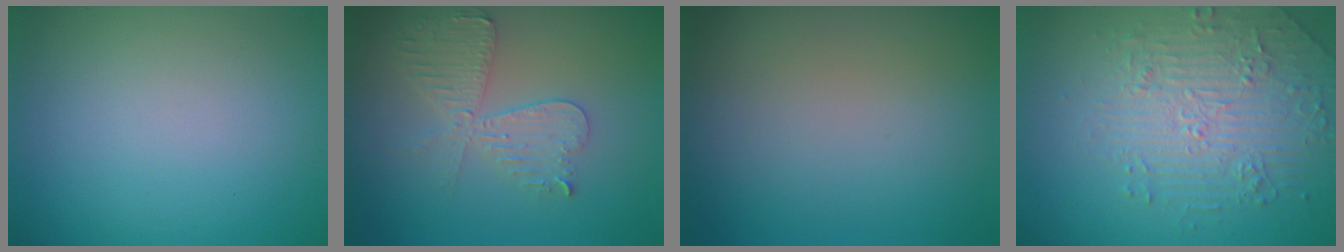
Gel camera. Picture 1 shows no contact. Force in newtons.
{"total": 4.4, "press": 3.8, "slide": 2.1}
{"total": 0.0}
{"total": 4.4, "press": 4.0, "slide": 1.8}